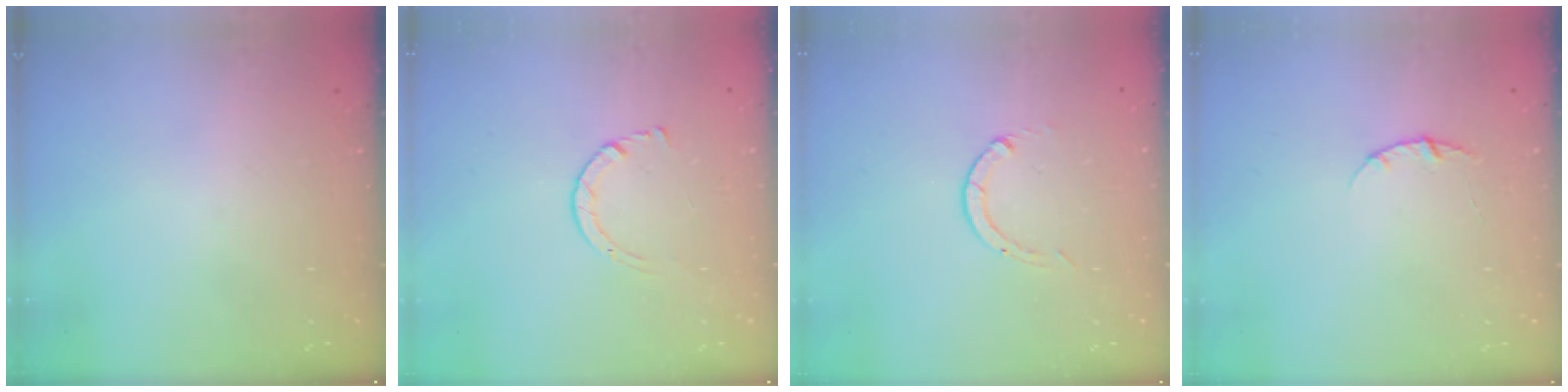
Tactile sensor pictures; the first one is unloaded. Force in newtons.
{"total": 2.7, "press": 2.7, "slide": 0.3}
{"total": 0.0}
{"total": 2.8, "press": 2.8, "slide": 0.4}